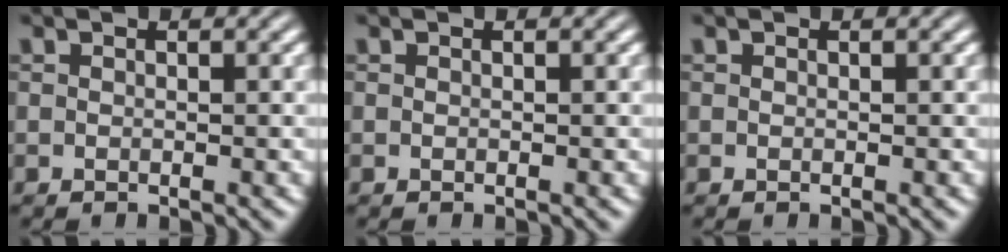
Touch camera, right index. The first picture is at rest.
{"total": 0.0}
{"total": 0.0}